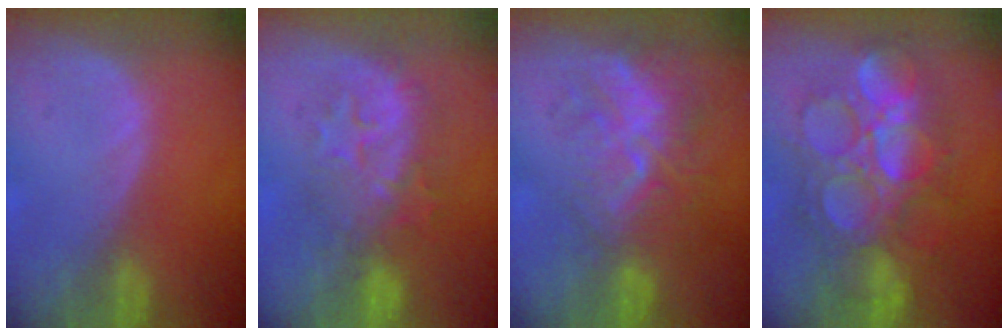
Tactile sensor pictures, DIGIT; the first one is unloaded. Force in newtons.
{"total": 8.5, "press": 8.4, "slide": 1.4}
{"total": 9.6, "press": 8.6, "slide": 4.4}
{"total": 11.8, "press": 11.7, "slide": 1.3}